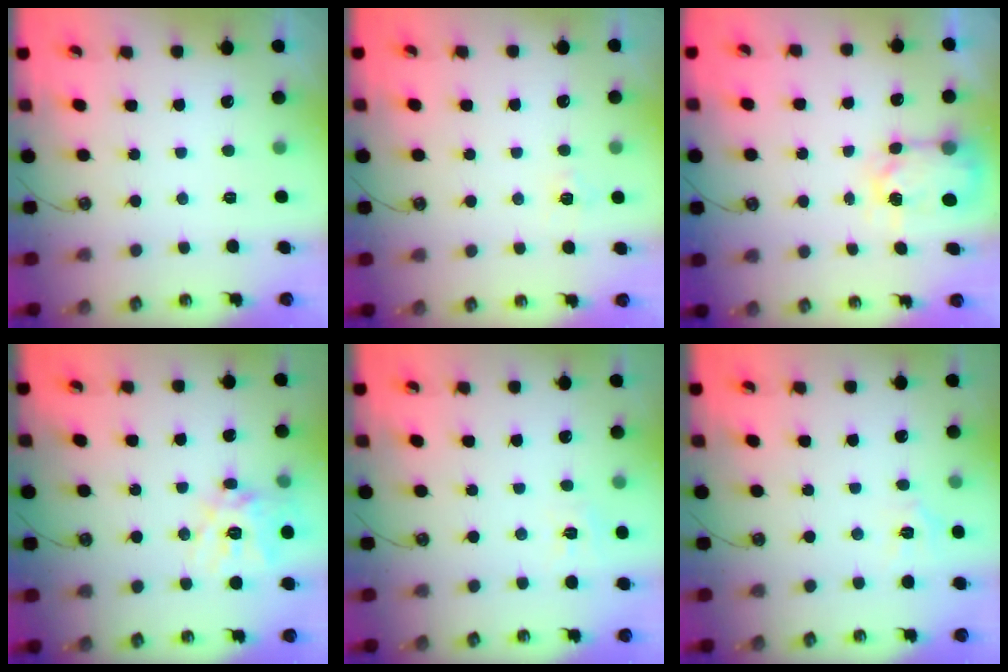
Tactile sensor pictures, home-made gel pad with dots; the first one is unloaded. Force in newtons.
{"total": 5.7, "press": 5.7, "slide": 0.5}
{"total": 6.1, "press": 6.1, "slide": 0.4}
{"total": 14.9, "press": 14.8, "slide": 1.9}
{"total": 5.3, "press": 5.2, "slide": 0.7}
{"total": 3.5, "press": 3.4, "slide": 0.5}